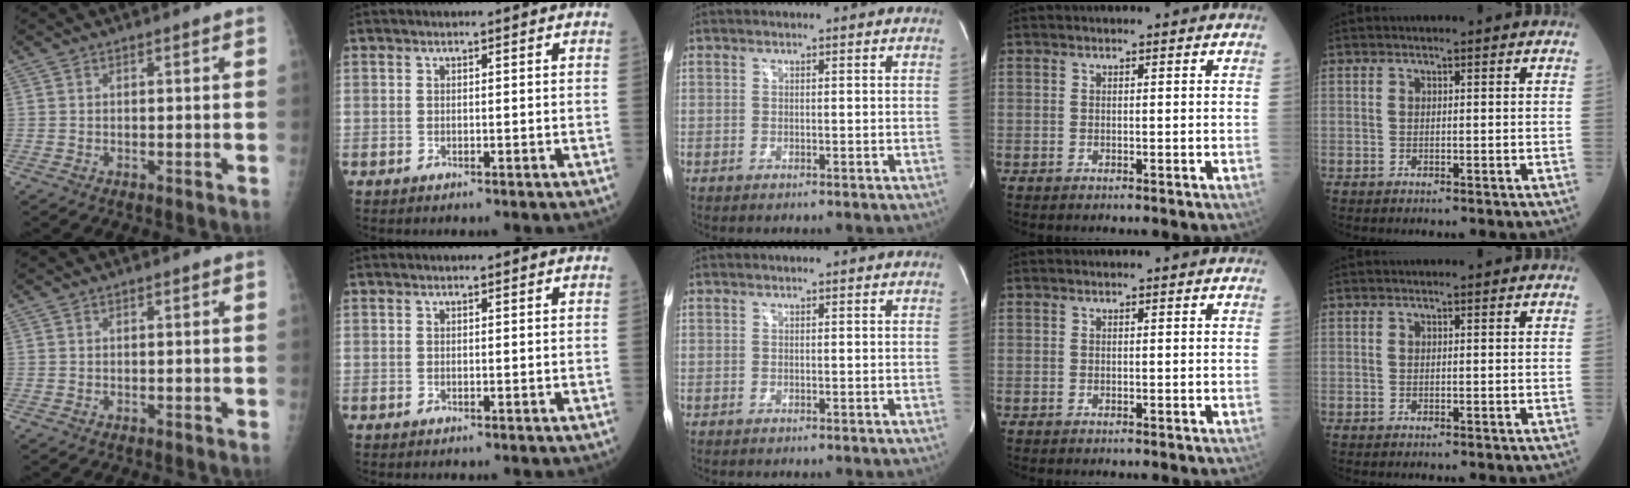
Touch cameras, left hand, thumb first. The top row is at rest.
{}